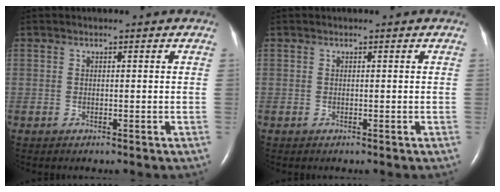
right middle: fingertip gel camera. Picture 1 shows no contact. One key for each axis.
{"total": 0.0}